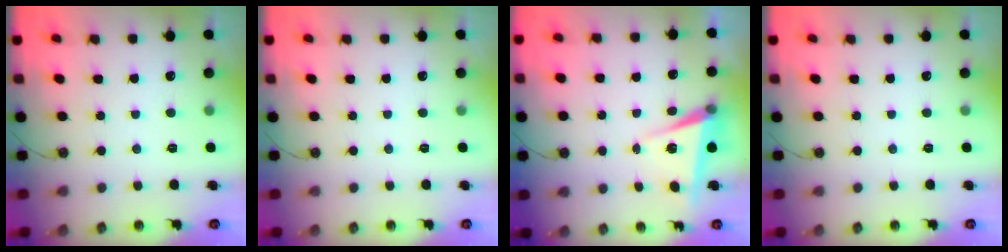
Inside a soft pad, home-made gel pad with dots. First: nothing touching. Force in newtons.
{"total": 0.0}
{"total": 6.8, "press": 5.8, "slide": 3.7}
{"total": 0.0}